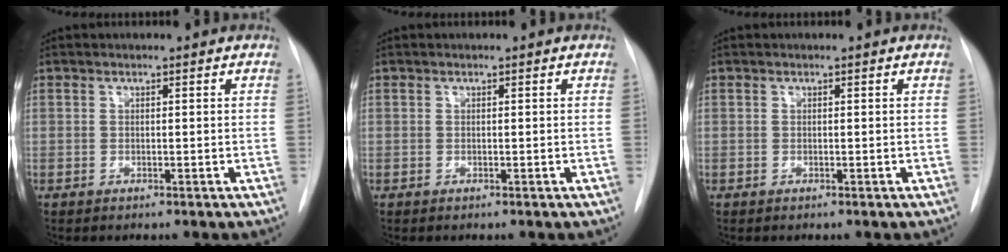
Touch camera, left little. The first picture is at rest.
{"total": 0.0}
{"total": 0.0}